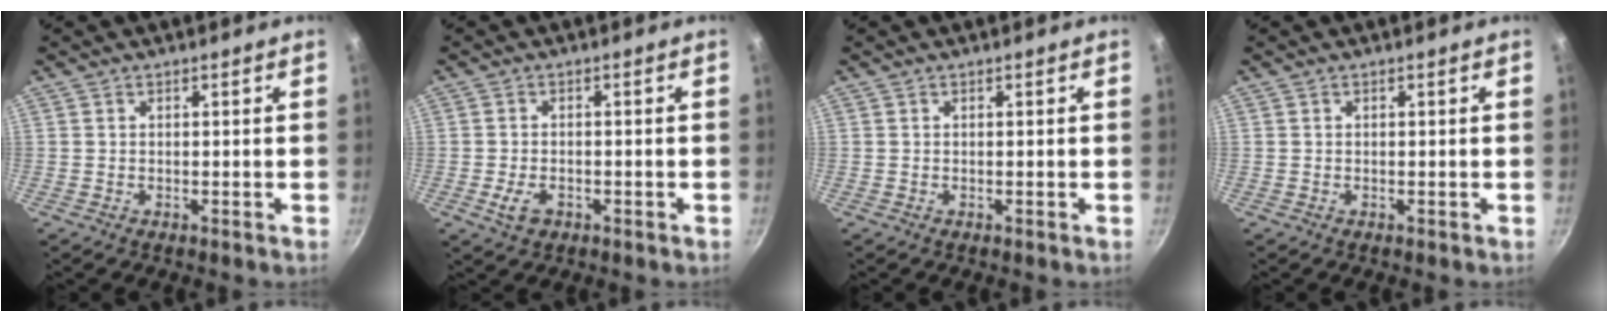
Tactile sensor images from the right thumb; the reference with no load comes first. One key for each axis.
{"total": 3.8, "fx": -1.5, "fy": 2.5, "fz": 2.6, "tx": -0.046, "ty": 0.007, "tz": -0.023}
{"total": 0.0}
{"total": 0.0}